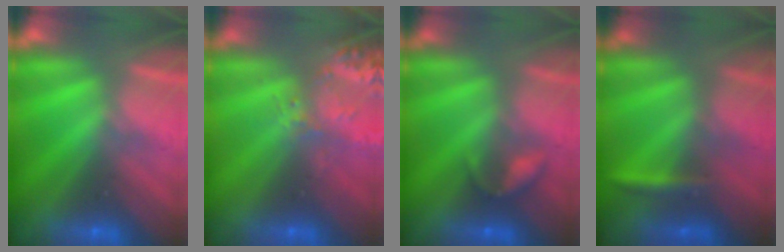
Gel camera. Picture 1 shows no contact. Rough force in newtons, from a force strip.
{"total": 2.6}
{"total": 2.2}
{"total": 2.3}